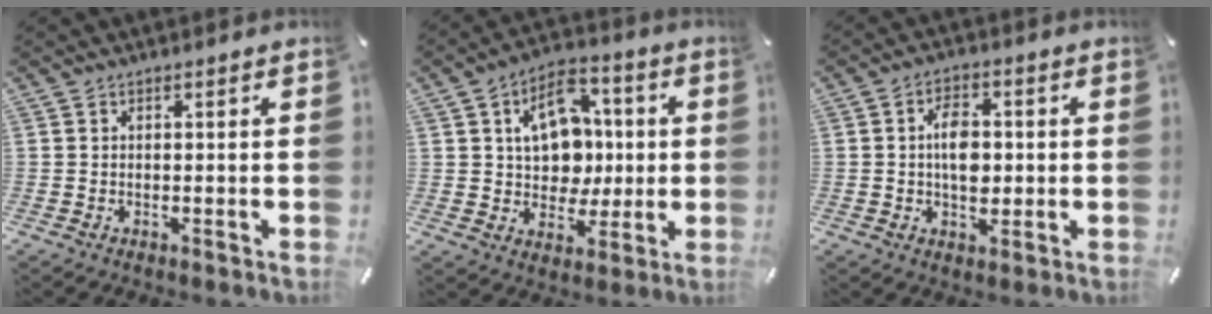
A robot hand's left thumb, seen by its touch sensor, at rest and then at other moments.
{"total": 12.9, "force": [2.5, 10.7, 6.8], "torque": [-0.097, 0.004, 0.052]}
{"total": 7.2, "force": [0.0, 4.6, 5.6], "torque": [-0.088, 0.001, -0.004]}